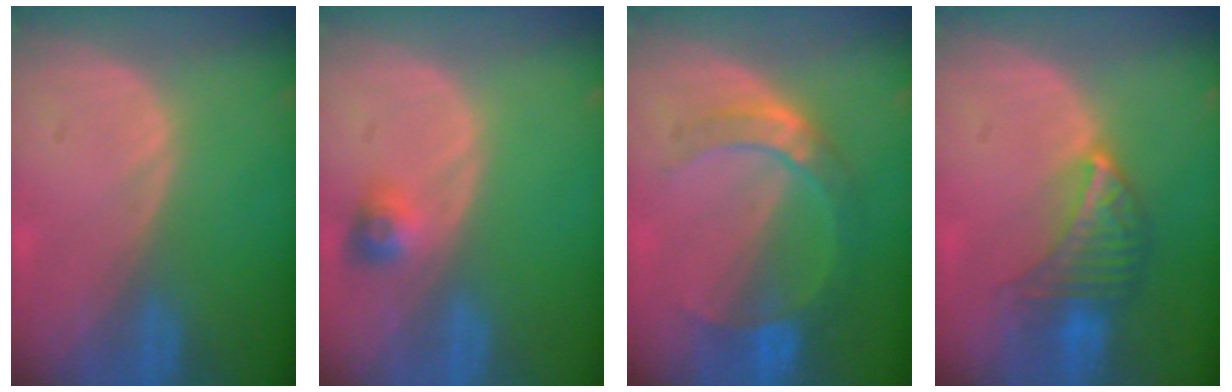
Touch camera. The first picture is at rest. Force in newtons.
{"total": 2.9, "press": 2.6, "slide": 1.2}
{"total": 7.2, "press": 6.5, "slide": 3.1}
{"total": 6.8, "press": 6.2, "slide": 2.8}